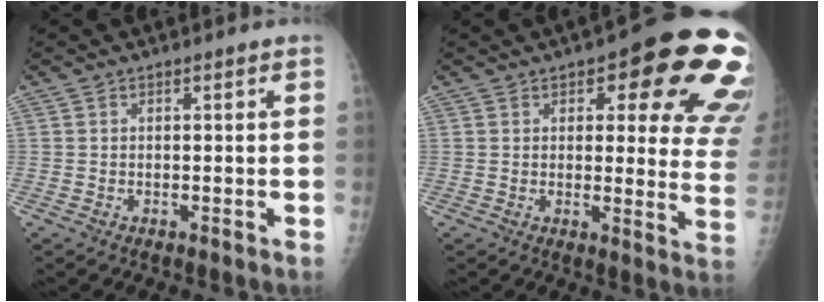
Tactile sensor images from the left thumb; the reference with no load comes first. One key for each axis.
{"total": 20.5, "fx": 9.0, "fy": 7.5, "fz": 16.8, "tx": -0.153, "ty": -0.032, "tz": 0.101}